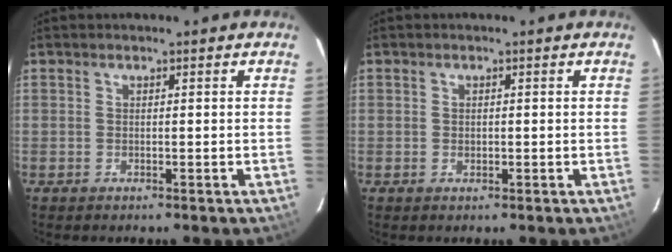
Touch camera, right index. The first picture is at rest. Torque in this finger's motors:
{"motor_torque": [-0.04, 0.04, -0.02, 0.00]}